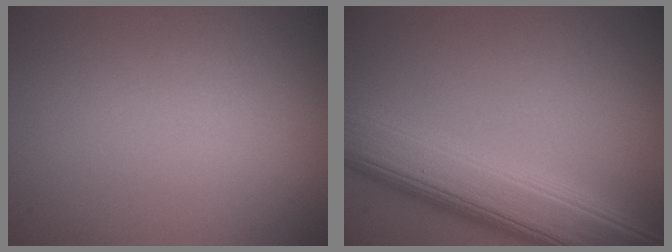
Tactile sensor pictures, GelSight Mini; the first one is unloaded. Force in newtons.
{"total": 9.6, "press": 9.6, "slide": 0.3}